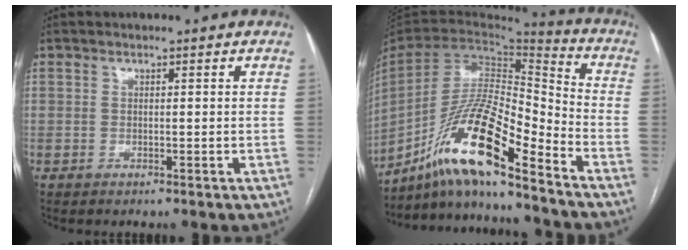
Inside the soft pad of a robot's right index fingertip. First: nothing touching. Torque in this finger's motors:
{"motor_torque": [0.53, -0.26, 0.08, -0.02]}